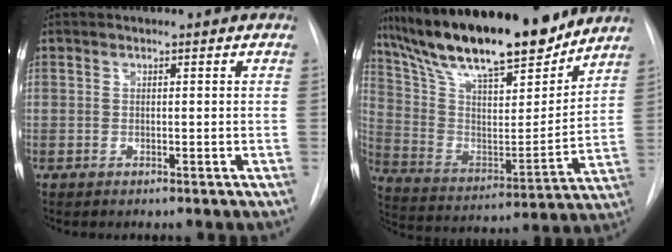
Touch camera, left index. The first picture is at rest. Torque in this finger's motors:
{"motor_torque": [0.64, -0.83, 1.05, 0.21]}